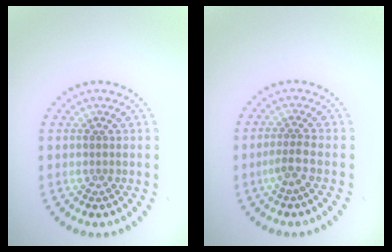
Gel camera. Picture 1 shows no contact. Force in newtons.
{"total": 1.7, "press": 1.2, "slide": 1.2}